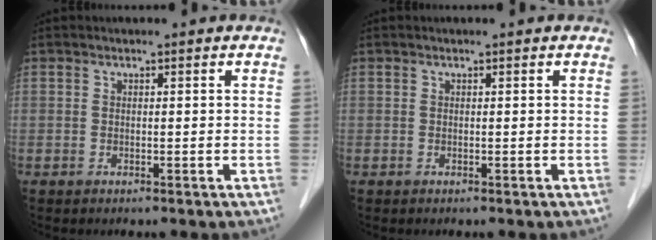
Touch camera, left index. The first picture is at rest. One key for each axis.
{"total": 0.0}